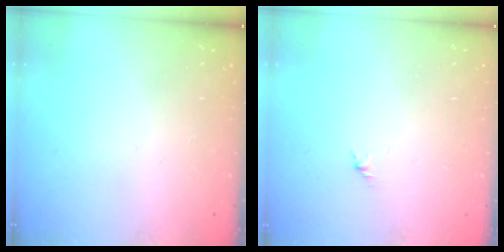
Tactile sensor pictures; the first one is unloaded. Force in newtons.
{"total": 1.6, "press": 1.5, "slide": 0.6}